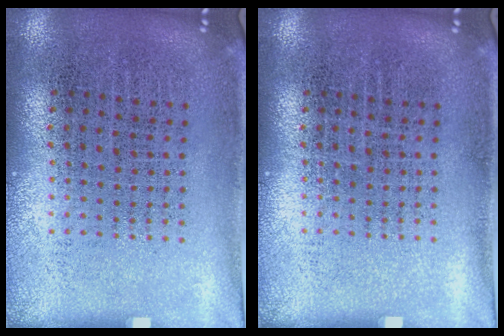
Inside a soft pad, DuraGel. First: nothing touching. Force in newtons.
{"total": 0.0}